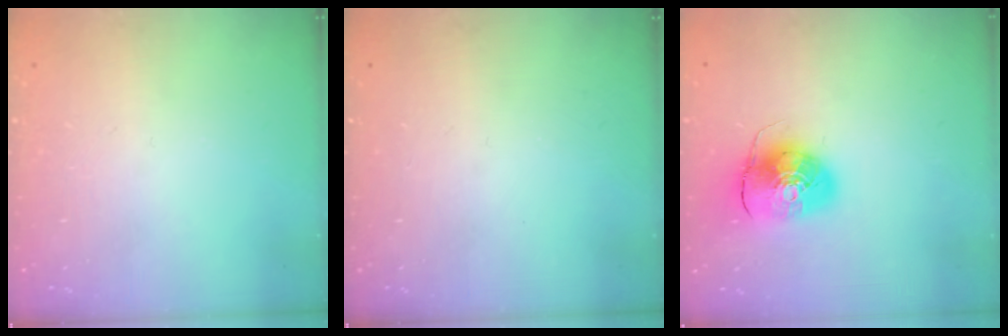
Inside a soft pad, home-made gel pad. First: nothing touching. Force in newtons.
{"total": 0.0}
{"total": 9.9, "press": 9.8, "slide": 1.6}